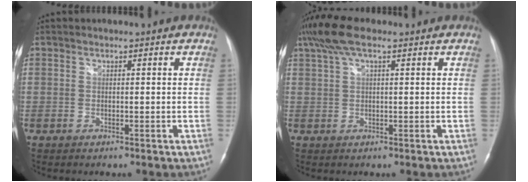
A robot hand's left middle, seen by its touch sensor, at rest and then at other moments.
{"total": 6.5, "force": [4.2, 1.7, 4.7], "torque": [-0.114, 0.035, 0.078]}